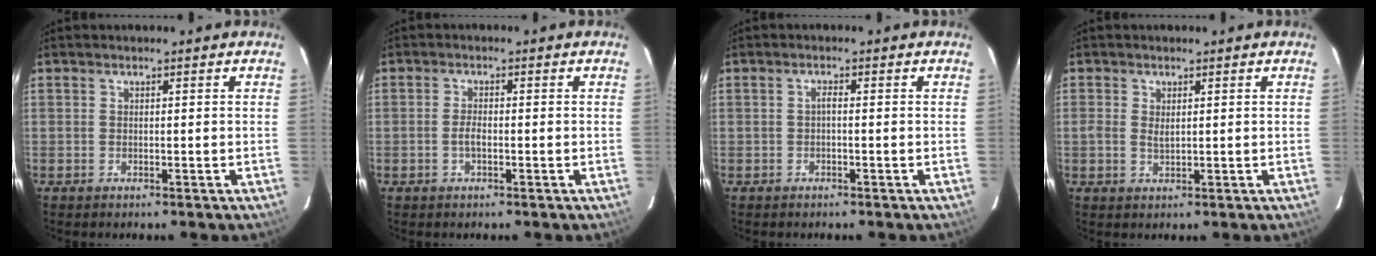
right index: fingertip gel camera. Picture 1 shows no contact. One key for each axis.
{"total": 1.9, "fx": -0.7, "fy": 0.6, "fz": 1.6, "tx": -0.035, "ty": 0.000, "tz": -0.013}
{"total": 0.9, "fx": -0.4, "fy": 0.2, "fz": 0.7, "tx": -0.010, "ty": 0.007, "tz": -0.009}
{"total": 1.9, "fx": 0.3, "fy": 1.0, "fz": 1.6, "tx": -0.031, "ty": 0.000, "tz": 0.006}